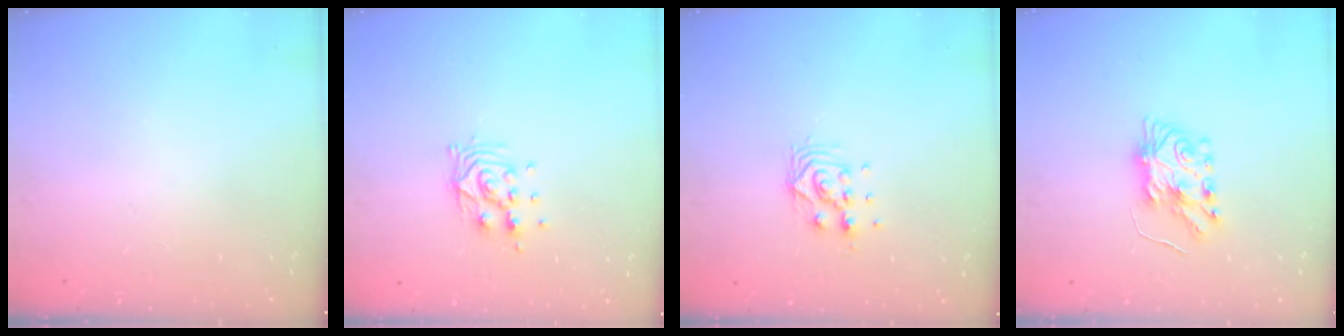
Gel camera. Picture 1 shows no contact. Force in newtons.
{"total": 9.3, "press": 9.3, "slide": 0.6}
{"total": 8.6, "press": 8.6, "slide": 0.7}
{"total": 7.3, "press": 7.3, "slide": 0.5}